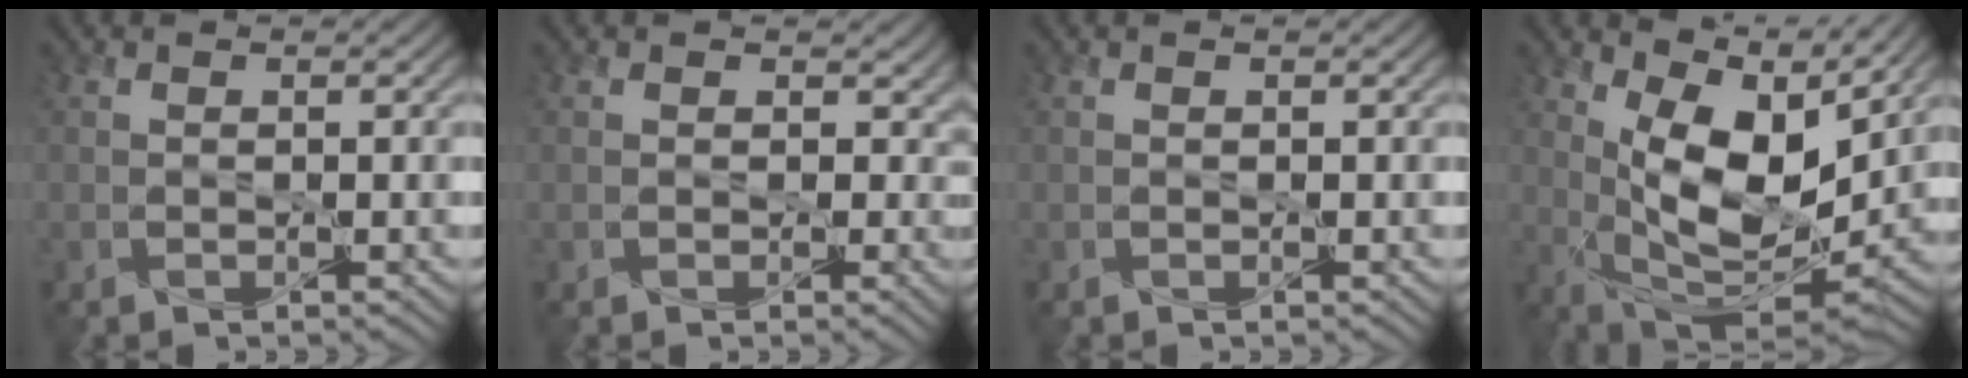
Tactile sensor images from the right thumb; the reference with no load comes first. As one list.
[{"total": 3.7, "force": [0.1, 3.1, 2.1], "torque": [-0.026, -0.003, -0.002]}, {"total": 0.0}, {"total": 12.3, "force": [4.4, 6.0, 9.8], "torque": [-0.187, -0.003, 0.089]}]